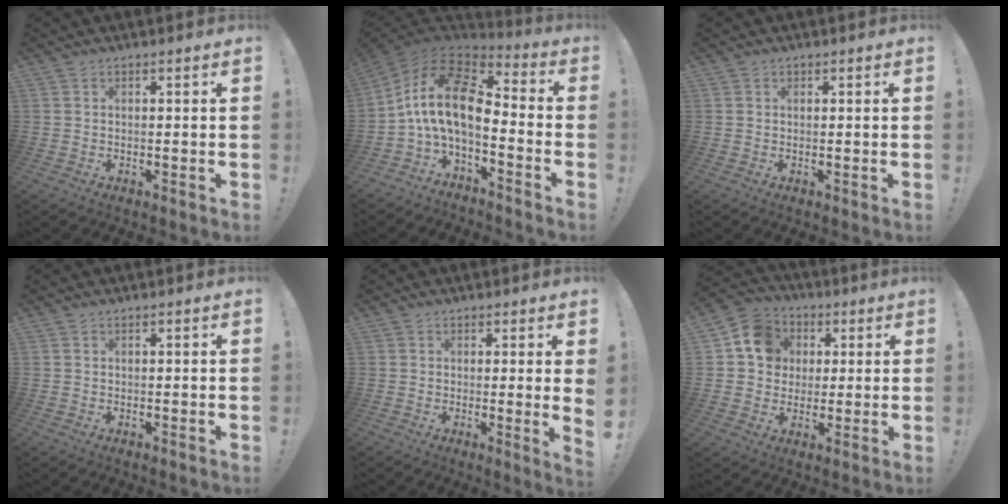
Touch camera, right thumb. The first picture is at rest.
{"total": 15.1, "force": [1.5, 7.2, 13.3], "torque": [-0.240, -0.011, 0.026]}
{"total": 0.0}
{"total": 0.0}
{"total": 3.0, "force": [0.9, -0.6, 2.8], "torque": [-0.032, -0.018, 0.011]}
{"total": 12.2, "force": [2.9, 10.8, 4.9], "torque": [-0.059, 0.000, 0.060]}